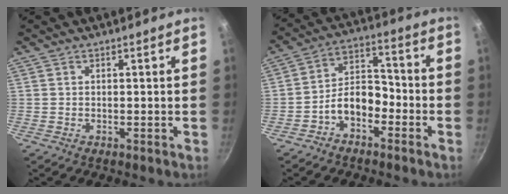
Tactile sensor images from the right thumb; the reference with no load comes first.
{"total": 8.5, "force": [-3.7, 5.3, 5.5], "torque": [-0.078, 0.051, -0.075]}